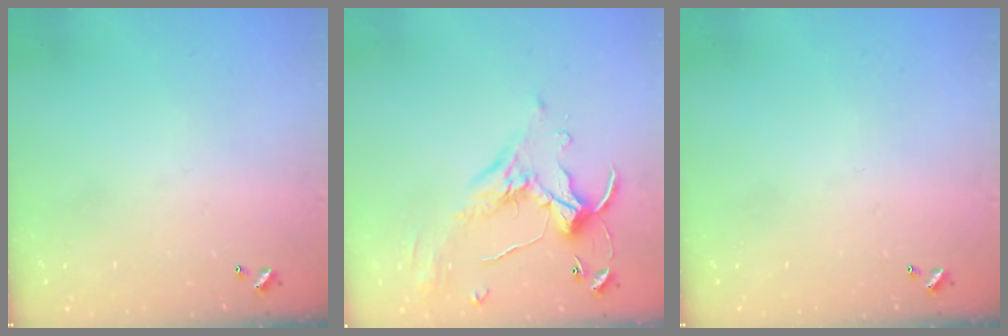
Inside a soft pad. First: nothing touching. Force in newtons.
{"total": 1.1, "press": 0.5, "slide": 1.0}
{"total": 0.0}